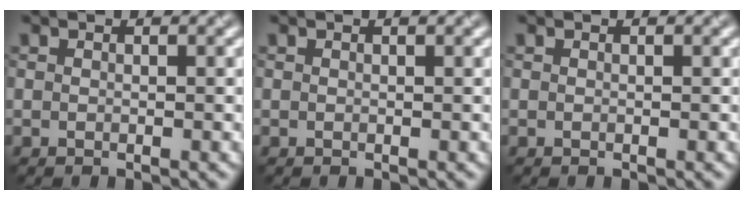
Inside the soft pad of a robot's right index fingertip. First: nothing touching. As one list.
[{"total": 0.0}, {"total": 0.0}]